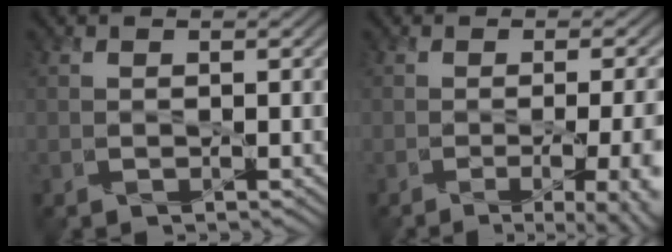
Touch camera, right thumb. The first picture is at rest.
{"total": 9.8, "force": [-2.6, 3.7, 8.7], "torque": [-0.069, -0.008, -0.021]}